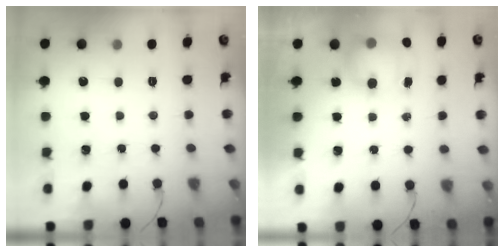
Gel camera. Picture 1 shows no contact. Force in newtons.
{"total": 7.9, "press": 7.9, "slide": 1.1}